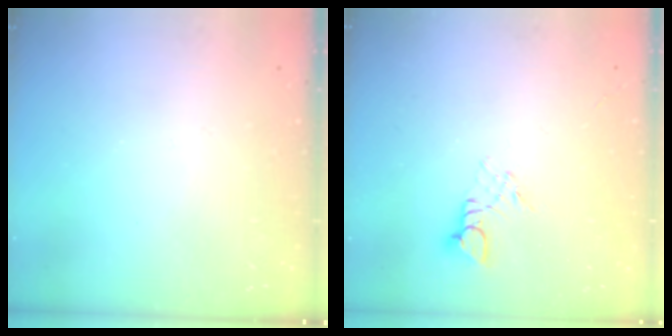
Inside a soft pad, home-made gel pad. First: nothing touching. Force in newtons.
{"total": 2.6, "press": 2.6, "slide": 0.3}